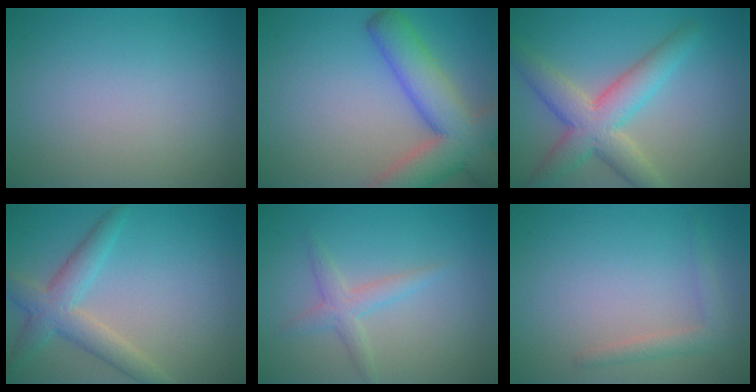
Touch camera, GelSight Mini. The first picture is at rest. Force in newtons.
{"total": 8.2, "press": 8.2, "slide": 0.5}
{"total": 6.0, "press": 6.0, "slide": 0.2}
{"total": 4.0, "press": 4.0, "slide": 0.3}
{"total": 2.1, "press": 2.1, "slide": 0.1}
{"total": 1.8, "press": 1.8, "slide": 0.2}